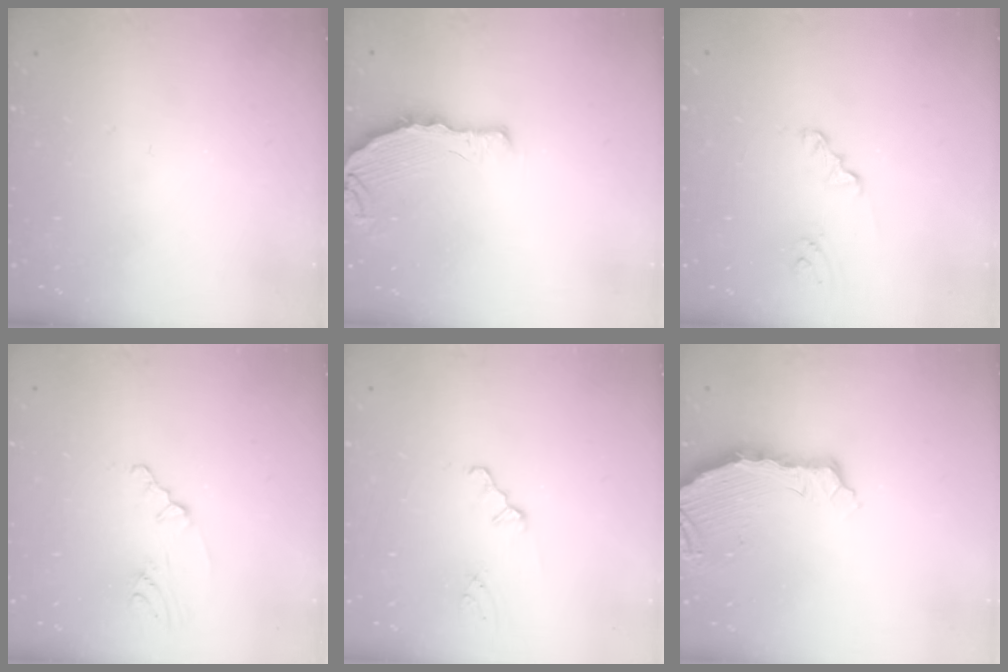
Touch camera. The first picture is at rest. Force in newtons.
{"total": 7.4, "press": 5.6, "slide": 4.9}
{"total": 2.2, "press": 2.2, "slide": 0.3}
{"total": 2.0, "press": 2.0, "slide": 0.4}
{"total": 1.0, "press": 0.9, "slide": 0.3}
{"total": 7.5, "press": 5.9, "slide": 4.6}